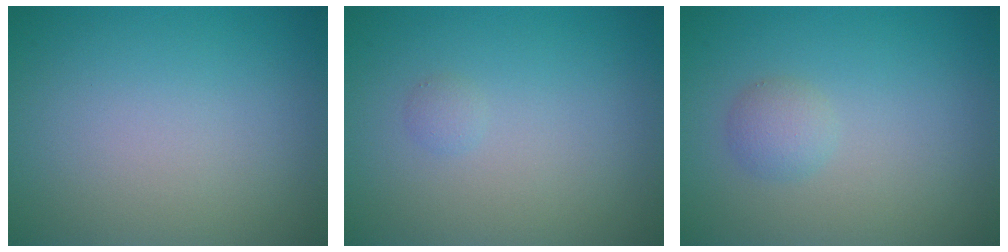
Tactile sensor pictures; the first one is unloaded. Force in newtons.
{"total": 0.6, "press": 0.6, "slide": 0.1}
{"total": 1.5, "press": 1.5, "slide": 0.0}